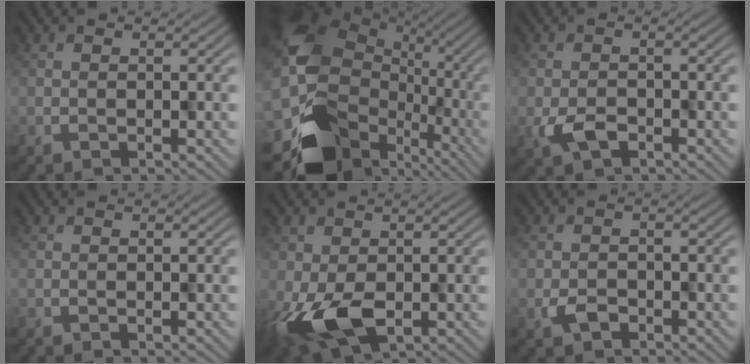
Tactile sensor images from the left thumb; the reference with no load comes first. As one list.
[{"total": 18.3, "force": [-4.4, 13.4, 11.6], "torque": [-0.250, -0.036, -0.049]}, {"total": 3.0, "force": [-1.5, 1.8, 1.9], "torque": [-0.042, -0.007, -0.030]}, {"total": 0.0}, {"total": 10.8, "force": [-3.8, 5.6, 8.4], "torque": [-0.174, -0.026, -0.057]}, {"total": 1.9, "force": [-1.1, 1.3, 0.9], "torque": [-0.018, -0.003, -0.020]}]